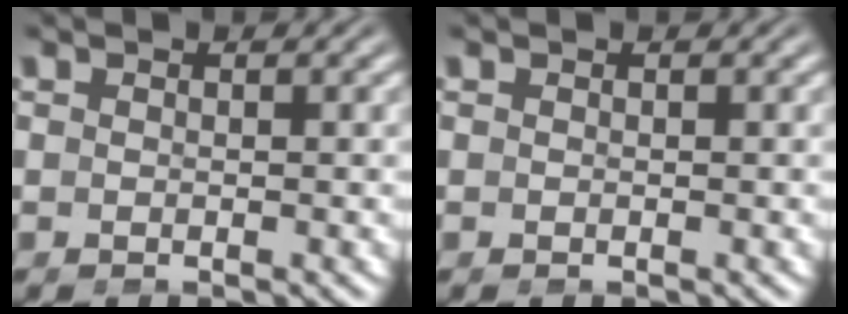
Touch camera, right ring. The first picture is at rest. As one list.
[{"total": 0.0}]